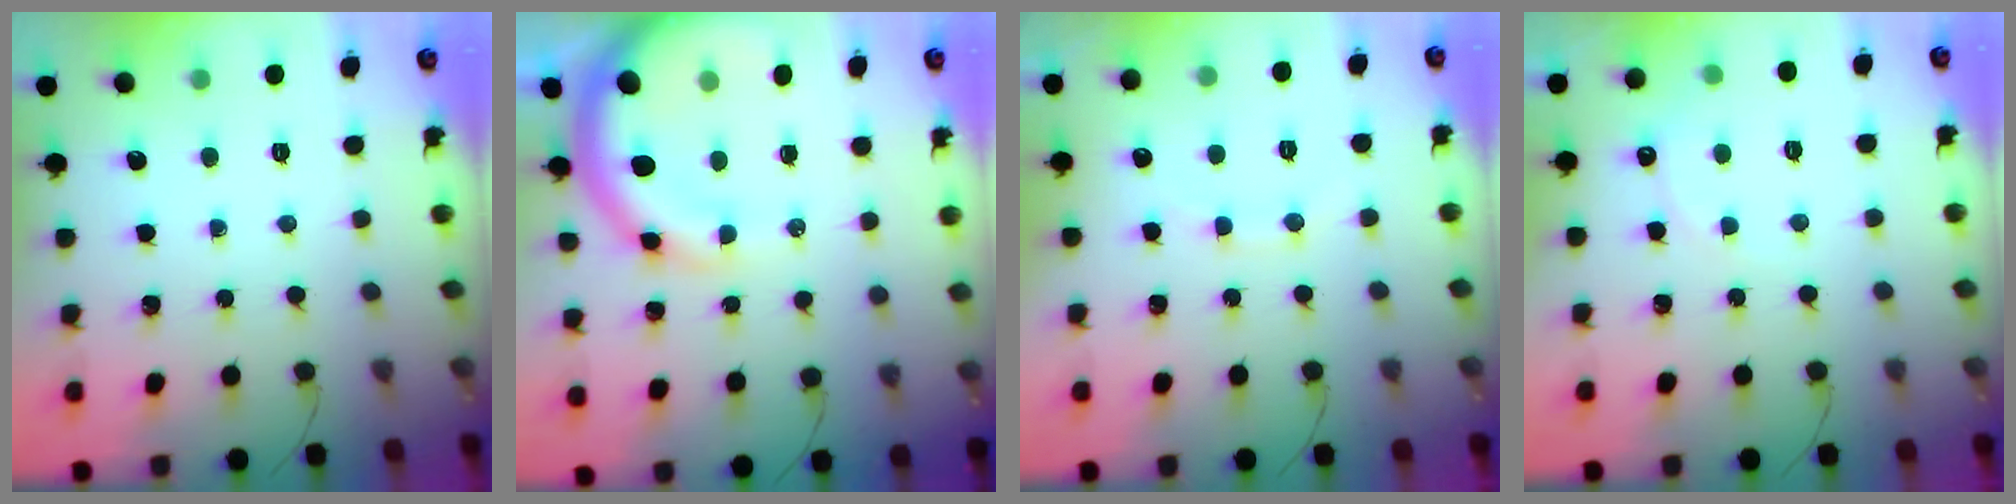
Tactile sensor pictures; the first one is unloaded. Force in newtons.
{"total": 11.0, "press": 10.6, "slide": 2.9}
{"total": 7.7, "press": 7.6, "slide": 1.1}
{"total": 6.2, "press": 6.1, "slide": 1.1}